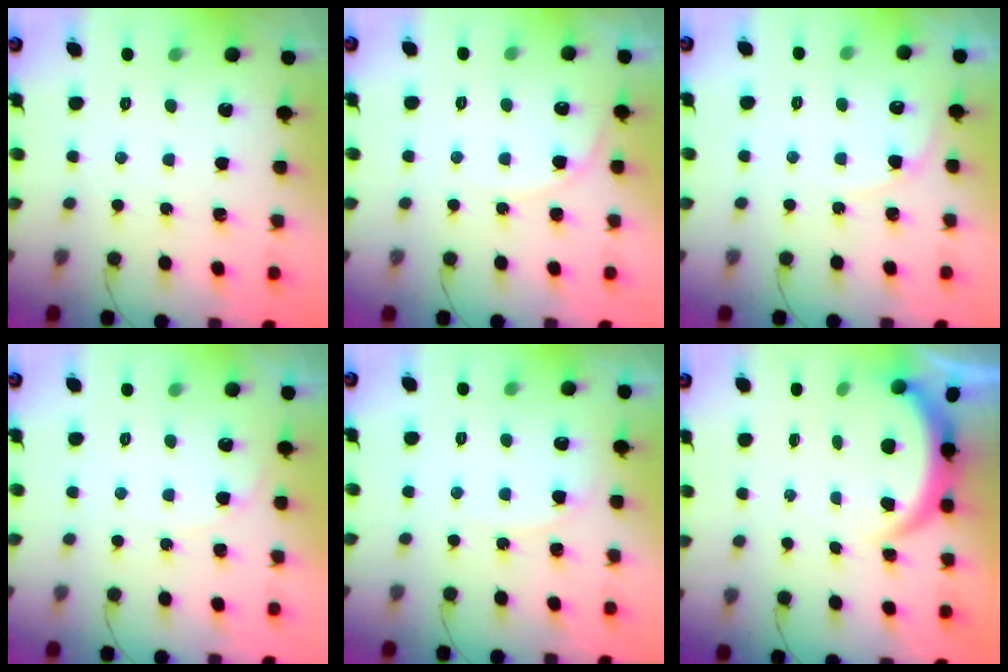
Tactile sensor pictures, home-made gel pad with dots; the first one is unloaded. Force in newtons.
{"total": 7.0, "press": 7.0, "slide": 0.5}
{"total": 3.6, "press": 3.6, "slide": 0.5}
{"total": 4.5, "press": 4.5, "slide": 0.3}
{"total": 3.4, "press": 3.4, "slide": 0.2}
{"total": 3.8, "press": 3.8, "slide": 0.2}